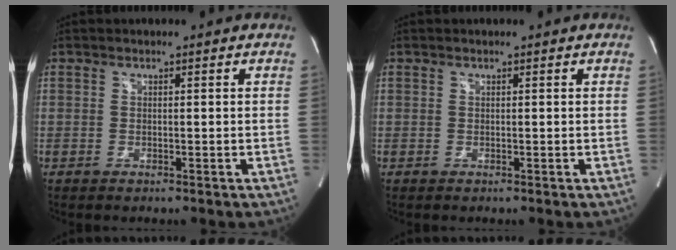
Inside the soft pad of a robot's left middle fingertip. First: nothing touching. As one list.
[{"total": 0.0}]